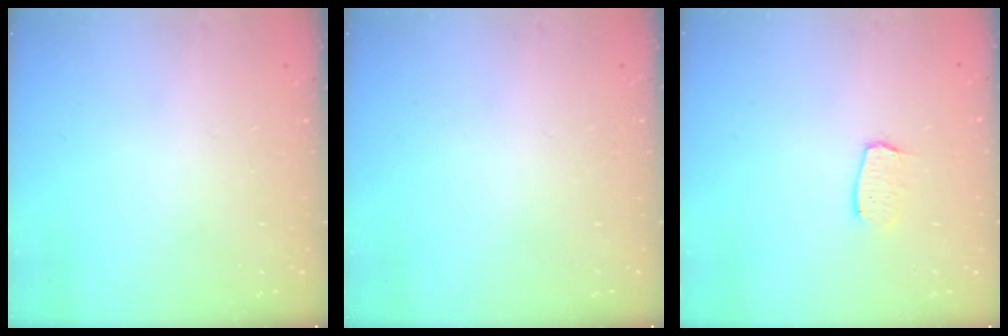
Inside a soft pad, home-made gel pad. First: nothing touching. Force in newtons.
{"total": 0.0}
{"total": 6.0, "press": 6.0, "slide": 0.3}